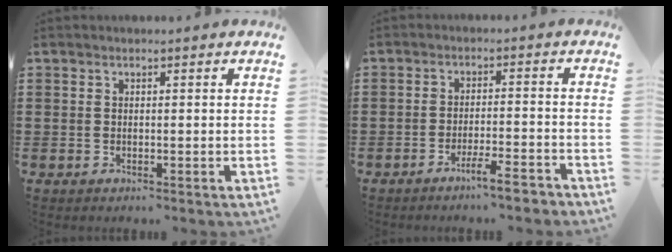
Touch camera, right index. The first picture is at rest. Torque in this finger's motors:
{"motor_torque": [2.14, 0.00, 0.01, 0.00]}